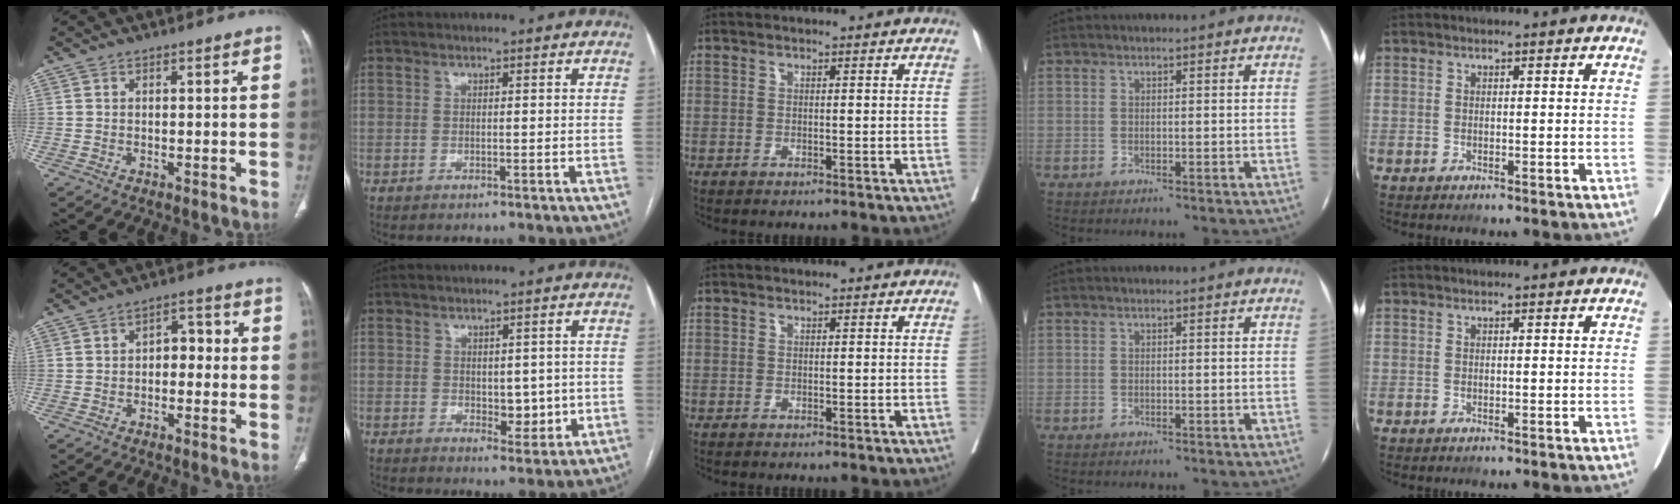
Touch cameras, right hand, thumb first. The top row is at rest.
{"thumb": {"total": 4.4, "force": [-0.5, 3.0, 3.2], "torque": [-0.026, 0.021, -0.017]}, "index": {"total": 4.5, "force": [0.1, 2.7, 3.6], "torque": [-0.041, -0.002, 0.013]}}